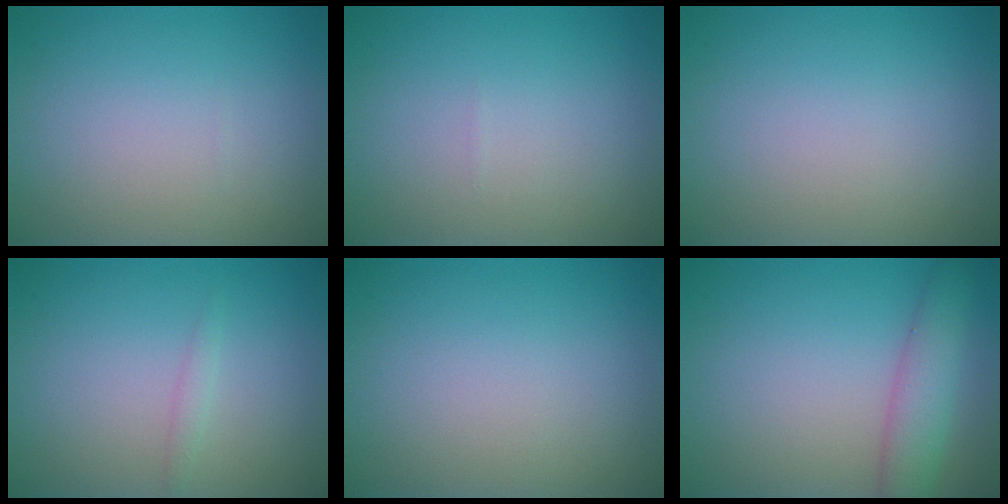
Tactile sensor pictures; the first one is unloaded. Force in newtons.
{"total": 0.0}
{"total": 0.0}
{"total": 0.7, "press": 0.7, "slide": 0.1}
{"total": 0.0}
{"total": 3.9, "press": 3.9, "slide": 0.1}